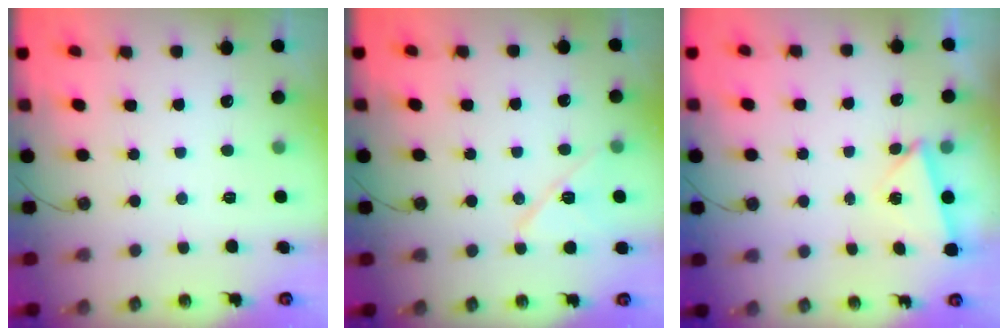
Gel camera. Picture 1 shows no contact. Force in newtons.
{"total": 10.5, "press": 10.5, "slide": 0.7}
{"total": 3.3, "press": 2.8, "slide": 1.7}